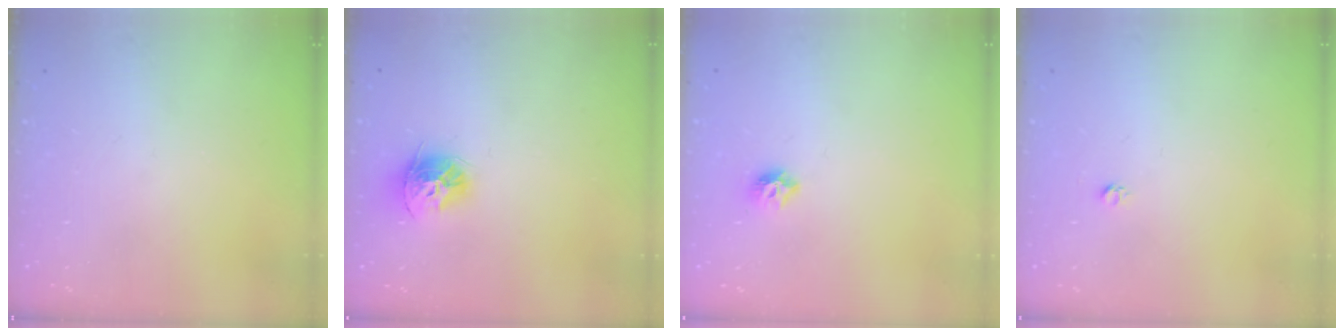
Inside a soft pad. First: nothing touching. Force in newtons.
{"total": 11.1, "press": 11.0, "slide": 0.9}
{"total": 5.8, "press": 5.7, "slide": 0.9}
{"total": 2.7, "press": 2.7, "slide": 0.3}